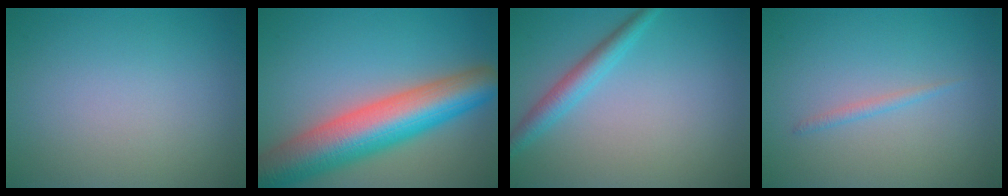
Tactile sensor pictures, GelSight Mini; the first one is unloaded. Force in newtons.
{"total": 10.8, "press": 10.8, "slide": 0.5}
{"total": 2.6, "press": 2.6, "slide": 0.0}
{"total": 0.9, "press": 0.9, "slide": 0.1}